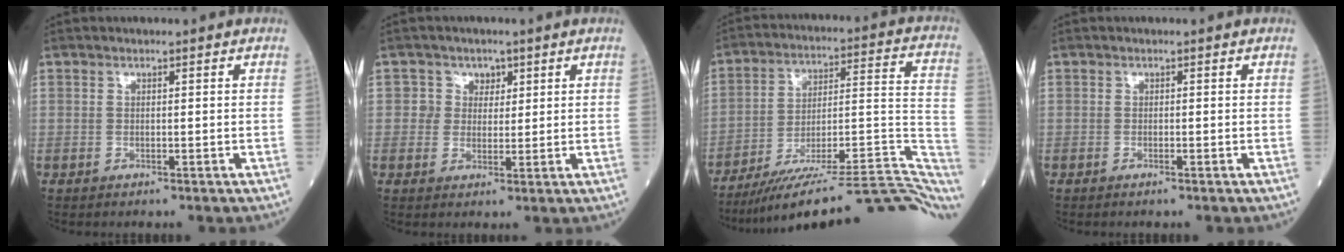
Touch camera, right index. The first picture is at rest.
{"total": 3.4, "force": [1.3, 3.1, 0.1], "torque": [0.010, 0.004, 0.016]}
{"total": 26.6, "force": [-21.9, 3.0, 14.9], "torque": [-0.117, 0.018, -0.310]}
{"total": 0.0}